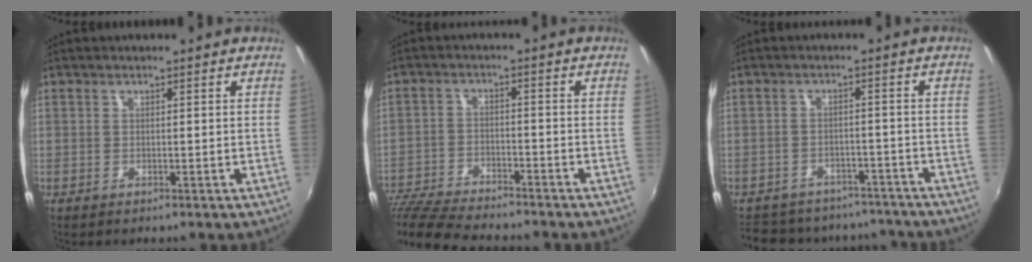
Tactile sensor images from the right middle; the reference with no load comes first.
{"total": 13.8, "force": [-12.3, 2.1, 5.7], "torque": [-0.138, -0.024, -0.218]}
{"total": 17.7, "force": [-15.2, 7.3, 5.6], "torque": [-0.127, 0.022, -0.191]}